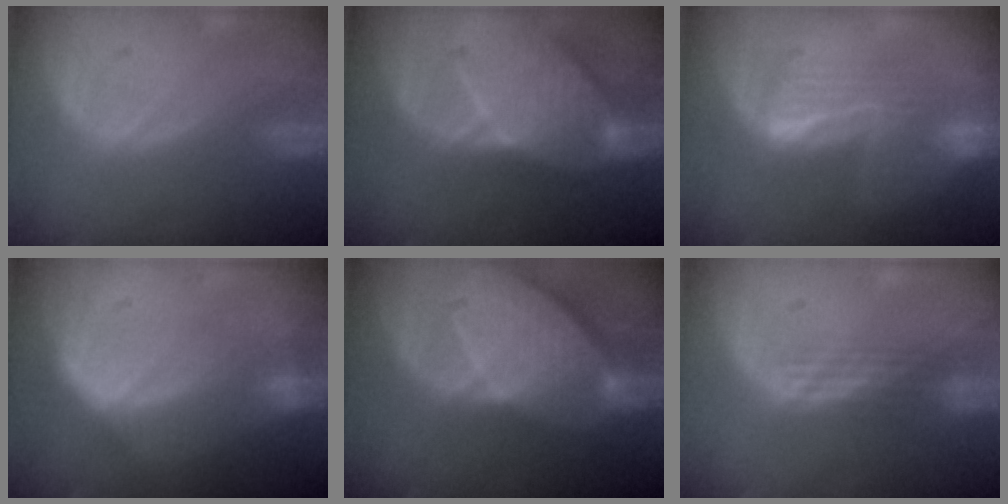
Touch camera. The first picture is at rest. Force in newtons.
{"total": 8.1, "press": 8.0, "slide": 0.9}
{"total": 6.3, "press": 6.2, "slide": 1.5}
{"total": 6.3, "press": 5.8, "slide": 2.4}
{"total": 10.7, "press": 9.4, "slide": 5.2}
{"total": 3.0, "press": 2.6, "slide": 1.4}